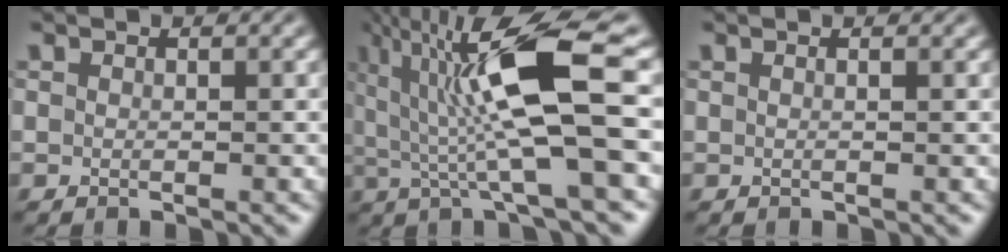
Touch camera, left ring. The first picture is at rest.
{"total": 11.6, "force": [2.2, 2.2, 11.2], "torque": [-0.185, 0.007, 0.040]}
{"total": 1.5, "force": [0.6, 0.8, 1.1], "torque": [-0.004, 0.006, -0.015]}